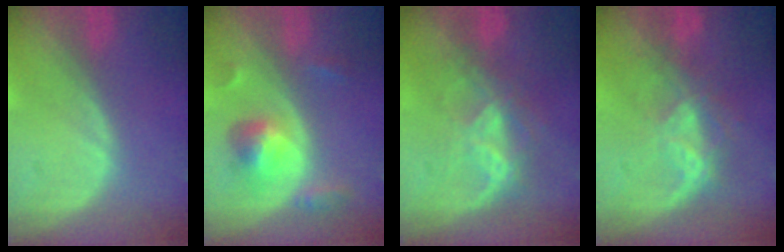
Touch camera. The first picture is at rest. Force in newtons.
{"total": 6.0, "press": 5.3, "slide": 2.7}
{"total": 6.7, "press": 6.0, "slide": 3.0}
{"total": 6.5, "press": 5.9, "slide": 2.8}